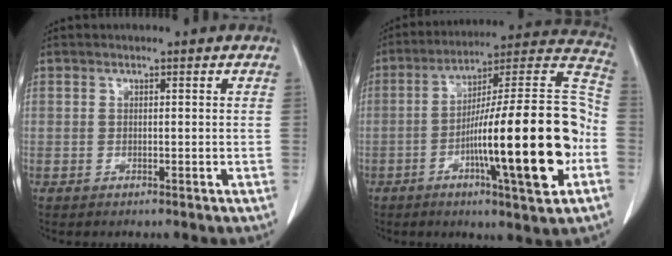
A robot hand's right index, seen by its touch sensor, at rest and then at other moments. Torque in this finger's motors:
{"motor_torque": [1.38, -0.25, 0.69, 0.16]}